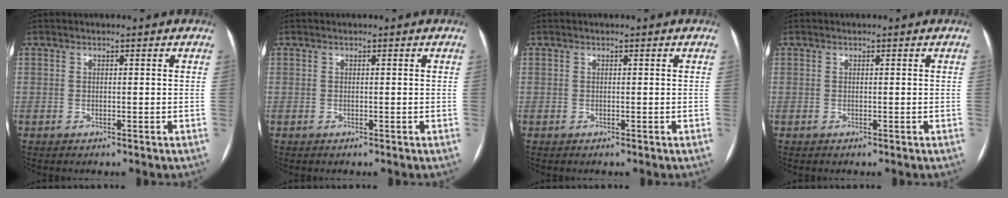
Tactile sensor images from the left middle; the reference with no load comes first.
{"total": 0.0}
{"total": 0.0}
{"total": 0.0}